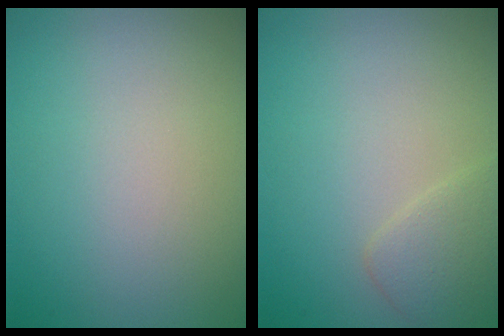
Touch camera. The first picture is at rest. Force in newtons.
{"total": 2.0, "press": 2.0, "slide": 0.1}